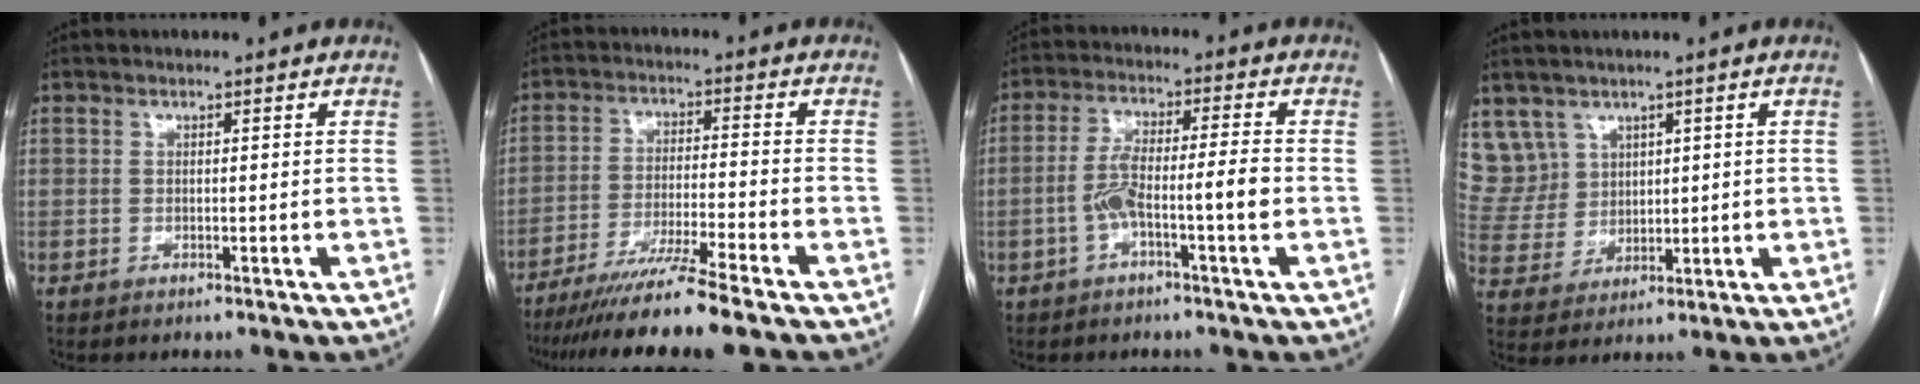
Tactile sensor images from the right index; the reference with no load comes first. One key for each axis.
{"total": 11.5, "fx": -9.4, "fy": -1.9, "fz": 6.4, "tx": -0.092, "ty": -0.035, "tz": -0.155}
{"total": 7.0, "fx": -2.1, "fy": 0.2, "fz": 6.7, "tx": -0.130, "ty": 0.023, "tz": -0.036}
{"total": 7.8, "fx": 4.7, "fy": 6.2, "fz": 0.0, "tx": -0.009, "ty": 0.023, "tz": 0.112}